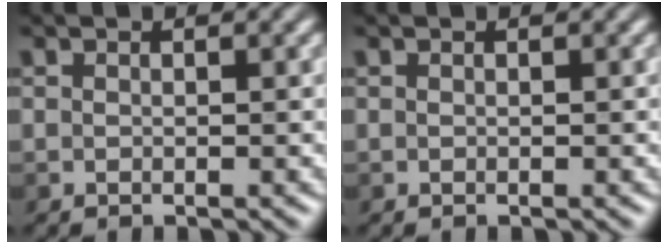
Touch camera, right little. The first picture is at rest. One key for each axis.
{"total": 0.0}